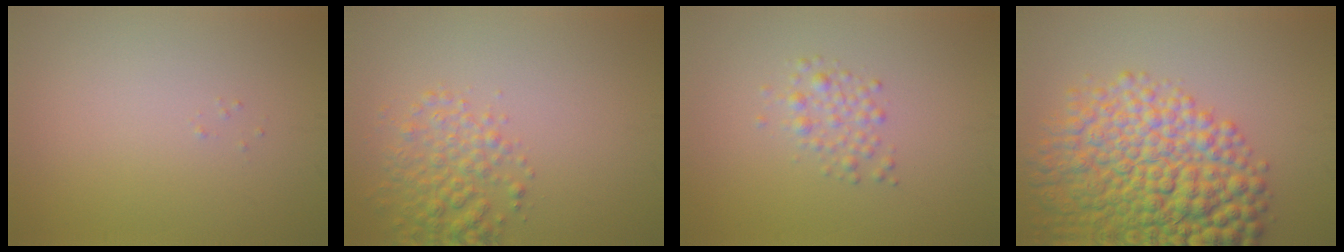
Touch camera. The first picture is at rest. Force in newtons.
{"total": 3.4, "press": 3.4, "slide": 0.1}
{"total": 1.8, "press": 1.8, "slide": 0.0}
{"total": 11.4, "press": 11.4, "slide": 0.3}